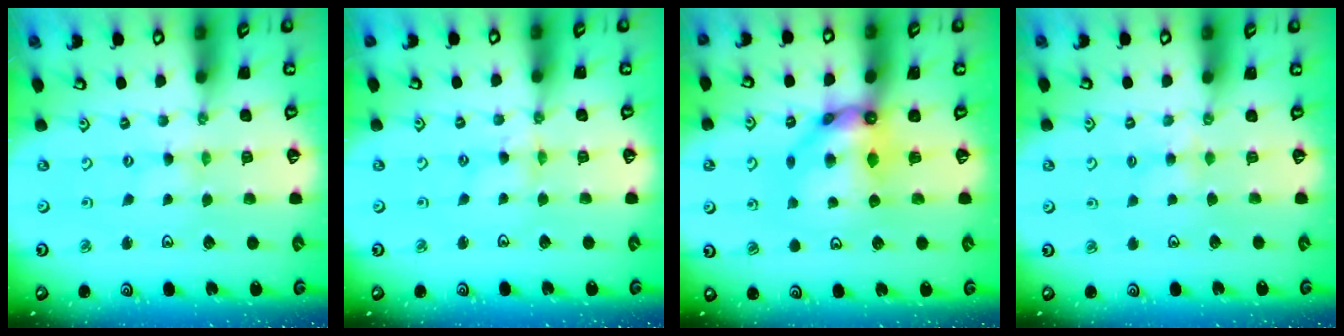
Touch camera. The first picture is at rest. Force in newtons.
{"total": 2.9, "press": 2.9, "slide": 0.4}
{"total": 9.8, "press": 9.7, "slide": 0.7}
{"total": 2.4, "press": 2.4, "slide": 0.4}